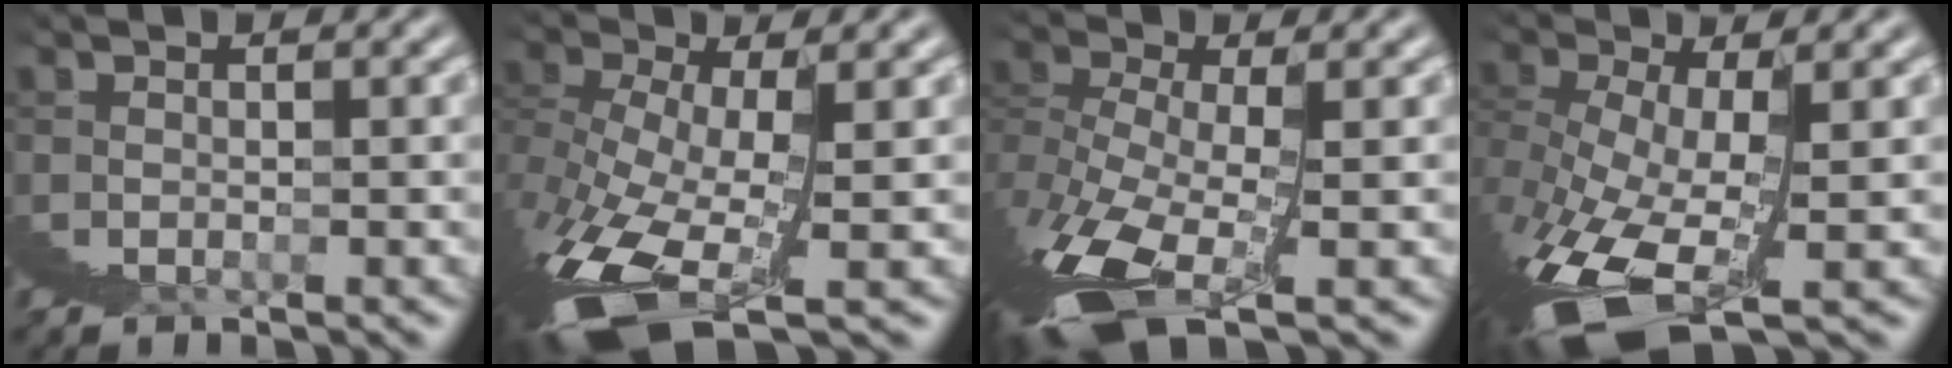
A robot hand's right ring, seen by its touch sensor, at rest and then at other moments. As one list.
[{"total": 5.4, "force": [-1.9, 1.2, 4.9], "torque": [-0.089, -0.020, -0.009]}, {"total": 3.8, "force": [-1.1, 0.2, 3.7], "torque": [-0.070, -0.015, -0.002]}, {"total": 6.4, "force": [-1.6, 2.0, 5.9], "torque": [-0.098, -0.018, -0.001]}]